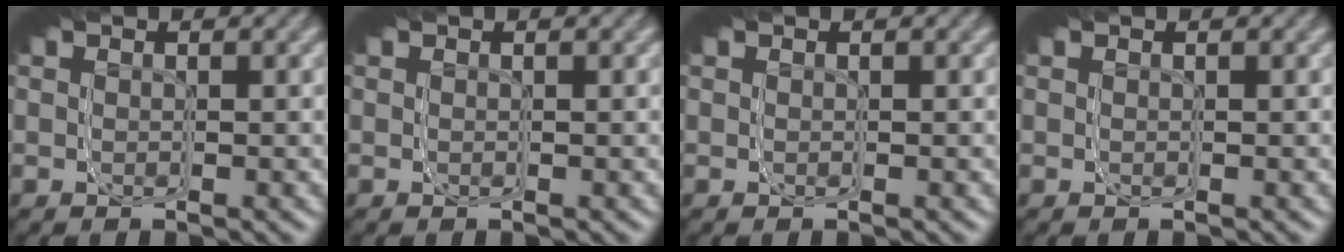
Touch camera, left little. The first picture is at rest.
{"total": 0.0}
{"total": 0.0}
{"total": 0.0}